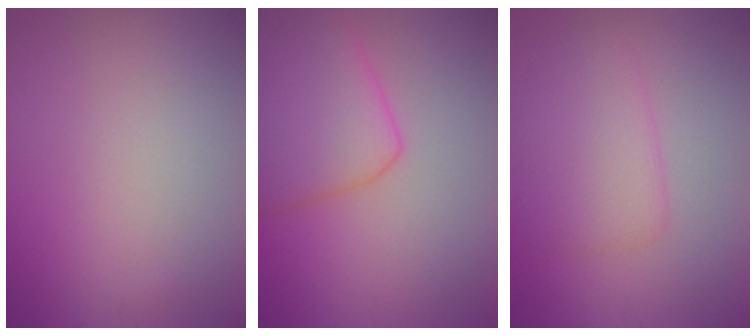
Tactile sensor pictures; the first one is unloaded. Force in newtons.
{"total": 6.5, "press": 6.5, "slide": 0.3}
{"total": 3.7, "press": 3.7, "slide": 0.1}